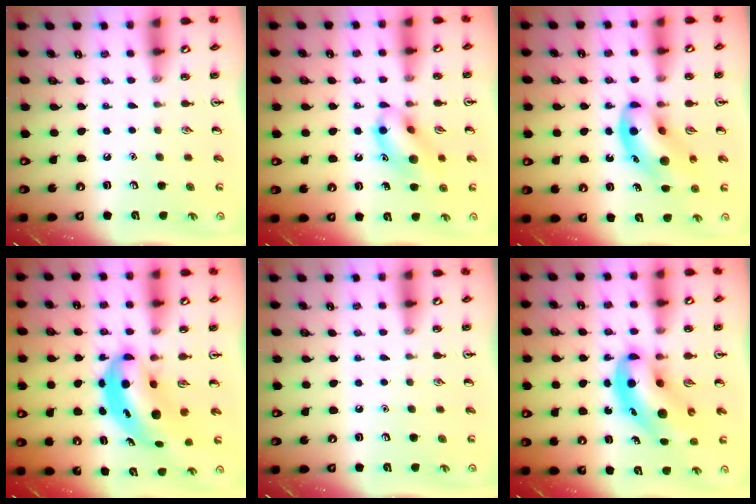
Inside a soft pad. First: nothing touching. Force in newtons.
{"total": 12.4, "press": 12.3, "slide": 1.7}
{"total": 11.6, "press": 11.2, "slide": 3.1}
{"total": 7.7, "press": 7.5, "slide": 2.0}
{"total": 0.0}
{"total": 10.0, "press": 9.6, "slide": 2.8}